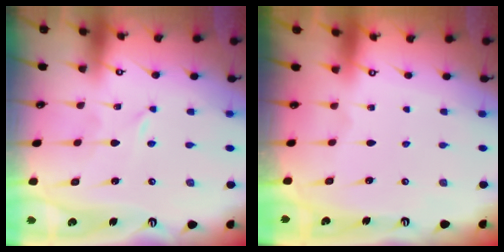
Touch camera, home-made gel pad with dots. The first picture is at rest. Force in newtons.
{"total": 0.0}